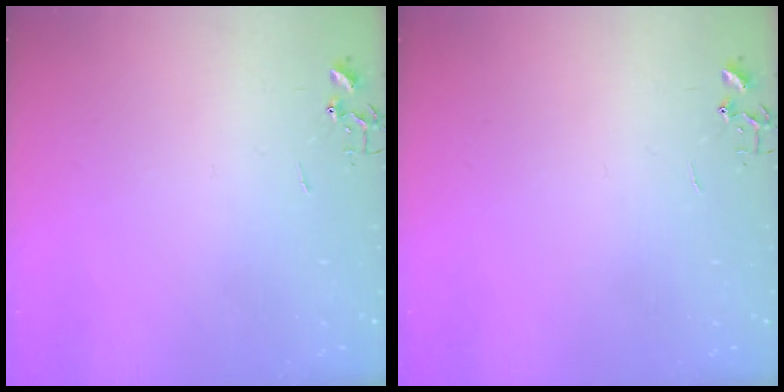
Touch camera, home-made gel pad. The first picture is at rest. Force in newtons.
{"total": 0.0}